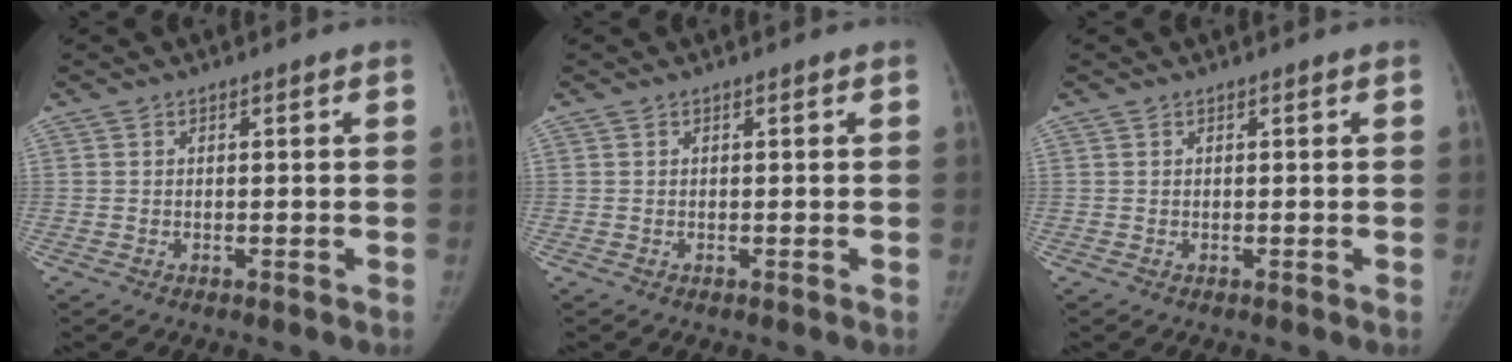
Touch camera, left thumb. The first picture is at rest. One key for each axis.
{"total": 0.0}
{"total": 0.0}